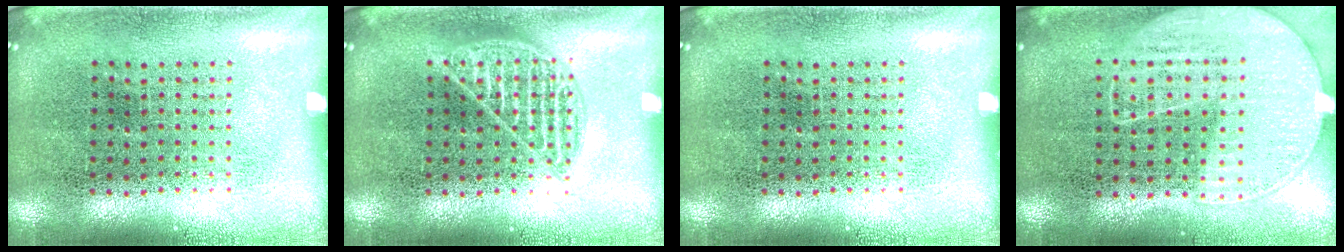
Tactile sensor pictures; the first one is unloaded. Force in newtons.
{"total": 1.8, "press": 1.8, "slide": 0.3}
{"total": 0.0}
{"total": 1.1, "press": 1.0, "slide": 0.6}